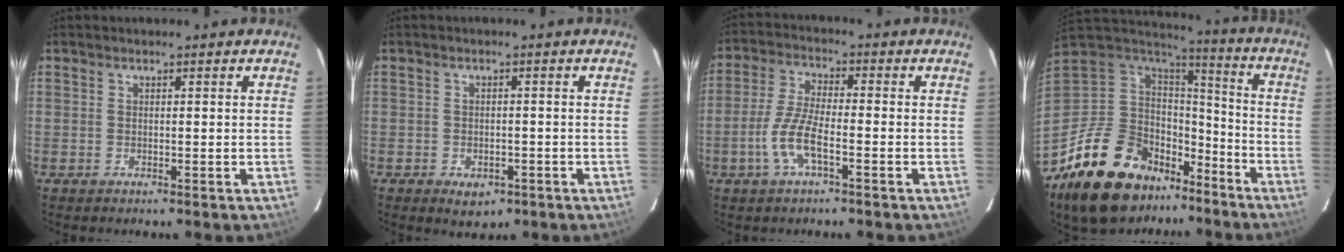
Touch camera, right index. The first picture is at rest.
{"total": 4.4, "force": [-2.4, 3.0, 2.2], "torque": [-0.045, -0.002, -0.024]}
{"total": 7.8, "force": [-3.3, 2.1, 6.7], "torque": [-0.149, 0.000, -0.066]}
{"total": 22.3, "force": [-14.9, 12.5, 10.8], "torque": [-0.231, 0.010, -0.230]}